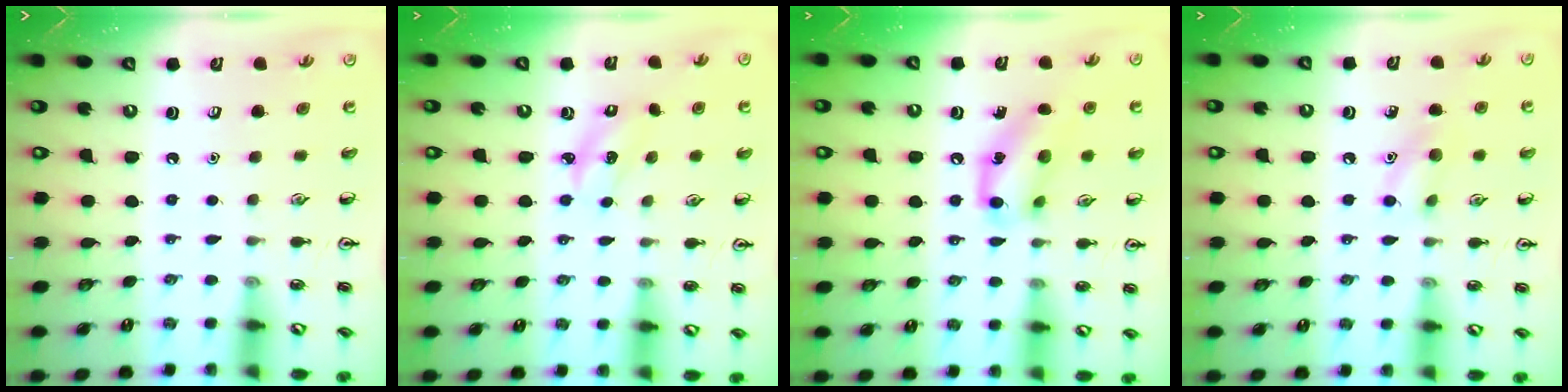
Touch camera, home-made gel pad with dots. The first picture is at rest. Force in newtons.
{"total": 2.5, "press": 2.4, "slide": 0.5}
{"total": 12.7, "press": 12.5, "slide": 2.2}
{"total": 7.8, "press": 7.6, "slide": 1.8}